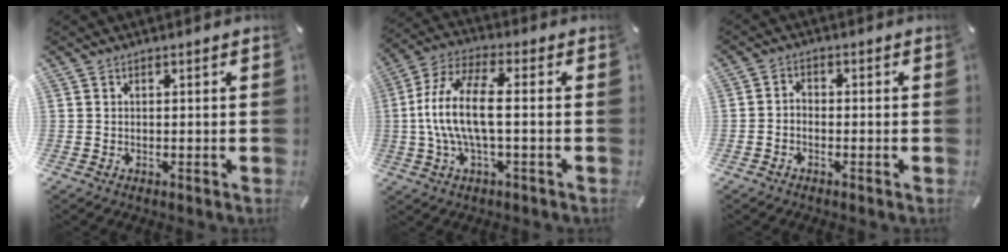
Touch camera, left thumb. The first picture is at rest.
{"total": 13.2, "force": [-0.8, 4.7, 12.4], "torque": [-0.256, -0.005, -0.019]}
{"total": 2.0, "force": [-1.6, 1.1, 0.7], "torque": [-0.013, 0.011, -0.032]}